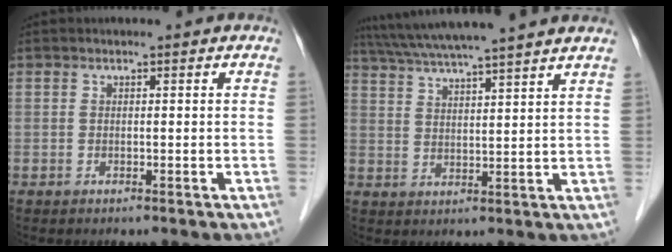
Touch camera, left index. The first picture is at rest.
{"total": 15.3, "force": [13.4, -0.9, 7.3], "torque": [-0.131, 0.025, 0.192]}